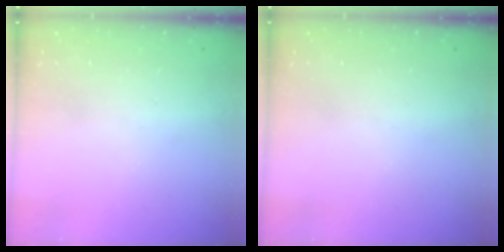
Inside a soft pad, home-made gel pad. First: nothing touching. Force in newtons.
{"total": 0.0}